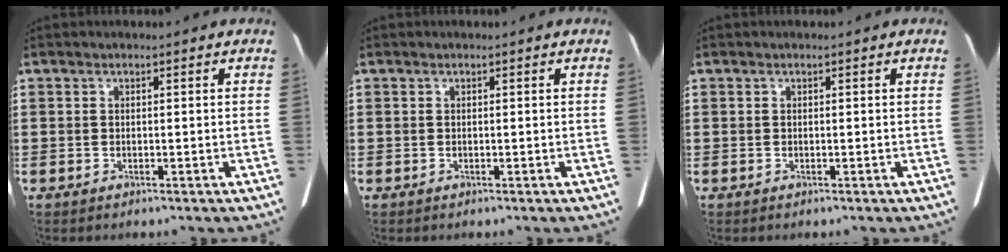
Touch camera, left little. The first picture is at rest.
{"total": 0.0}
{"total": 0.0}